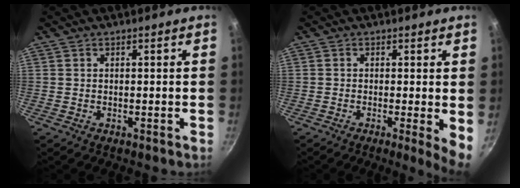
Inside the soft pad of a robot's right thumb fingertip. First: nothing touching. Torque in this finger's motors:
{"motor_torque": [-0.10, 0.46, -0.15, -0.10, 0.00]}